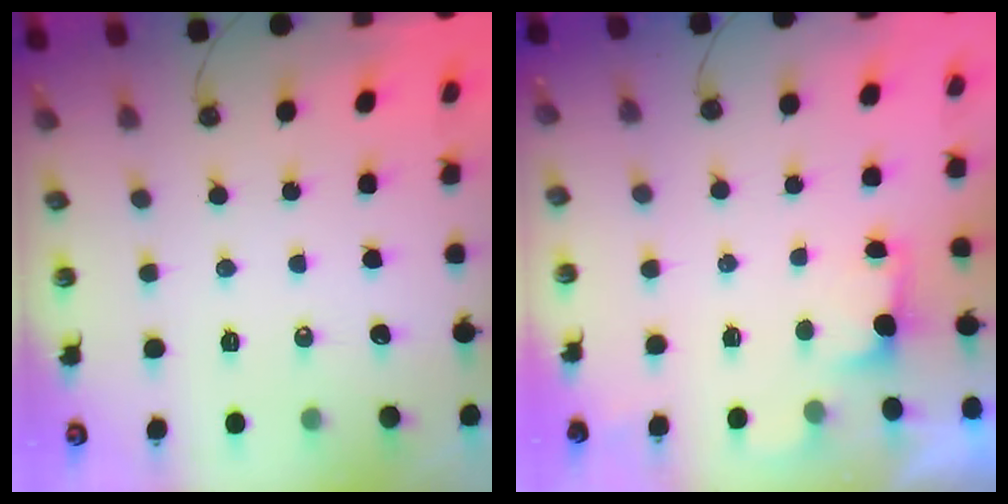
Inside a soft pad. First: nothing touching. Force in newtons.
{"total": 1.0, "press": 0.6, "slide": 0.8}